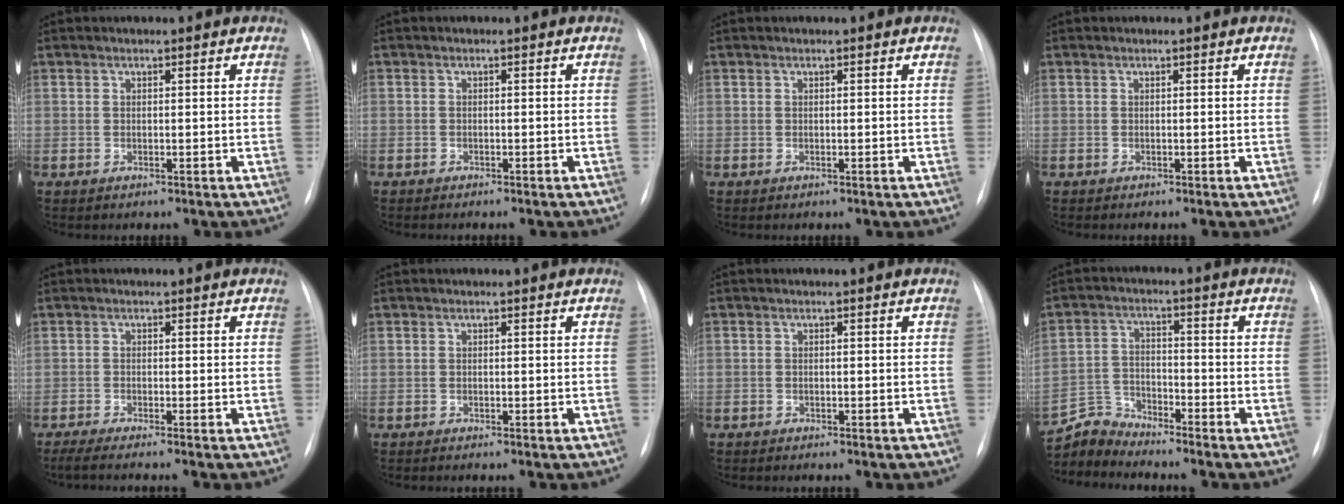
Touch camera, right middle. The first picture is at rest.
{"total": 1.8, "force": [-1.6, 0.5, 0.8], "torque": [-0.010, -0.003, -0.017]}
{"total": 0.0}
{"total": 0.0}
{"total": 5.2, "force": [-4.4, -0.7, 2.7], "torque": [-0.033, -0.013, -0.070]}
{"total": 1.2, "force": [-1.0, -0.1, 0.6], "torque": [-0.004, -0.001, -0.013]}
{"total": 2.1, "force": [-1.8, 0.6, 0.9], "torque": [-0.010, -0.003, -0.020]}
{"total": 5.8, "force": [-5.7, 0.1, -1.2], "torque": [0.015, 0.004, -0.110]}